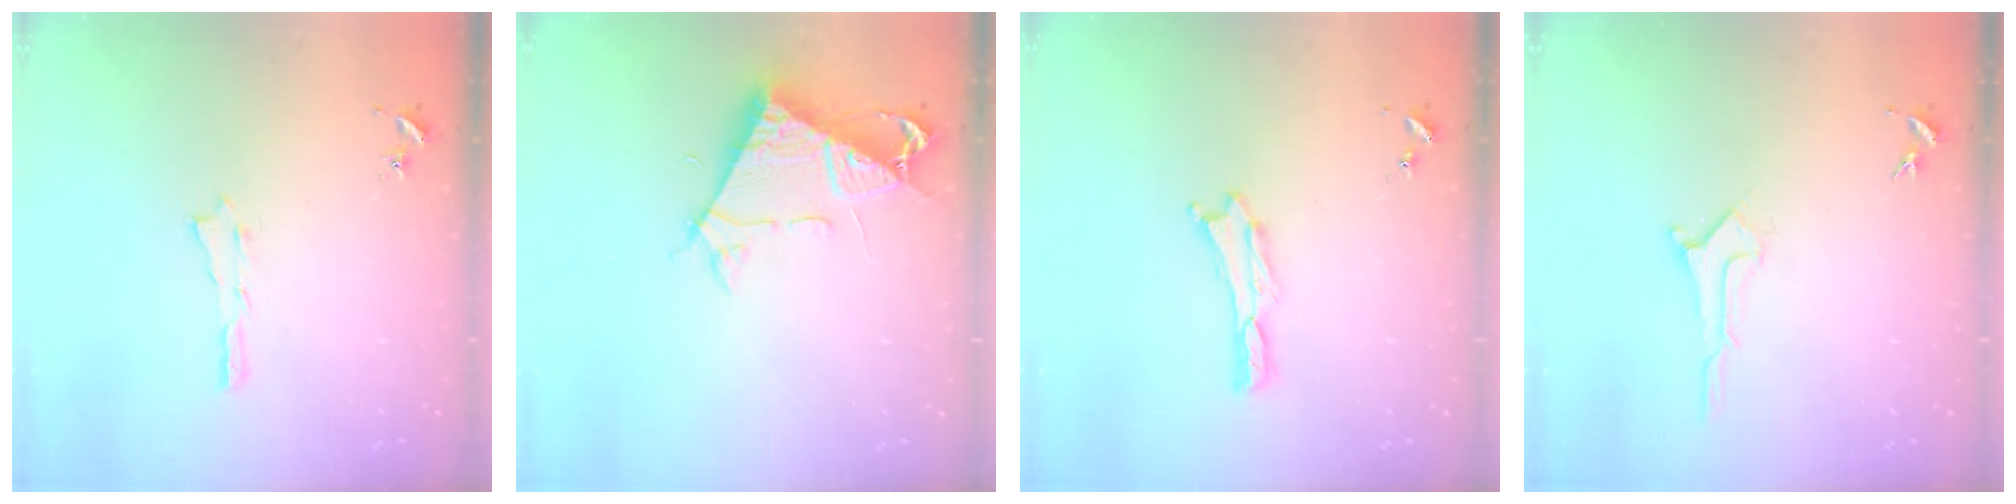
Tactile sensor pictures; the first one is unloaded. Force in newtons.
{"total": 7.0, "press": 7.0, "slide": 0.8}
{"total": 0.0}
{"total": 1.0, "press": 1.0, "slide": 0.0}